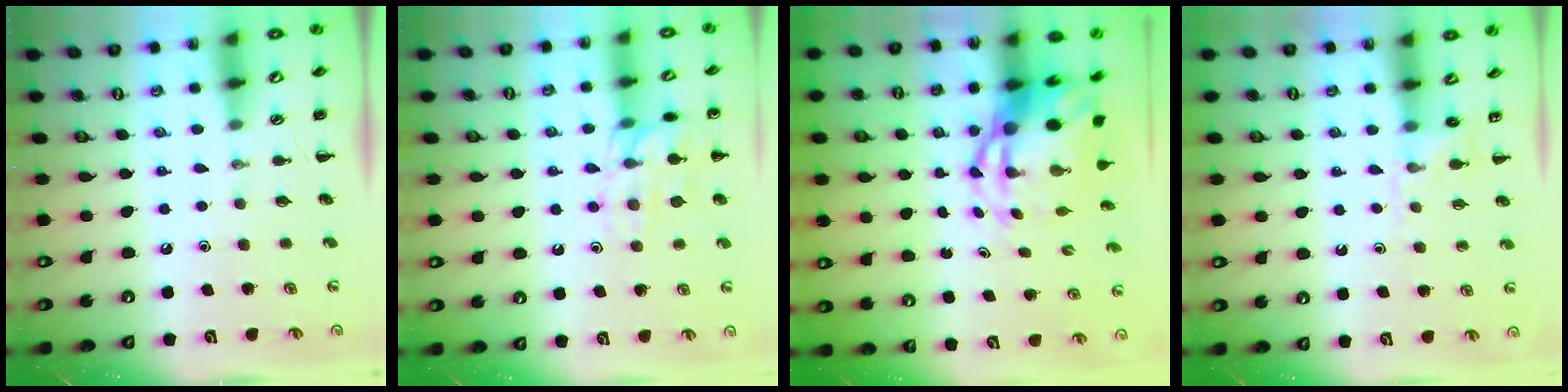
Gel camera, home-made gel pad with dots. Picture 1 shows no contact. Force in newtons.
{"total": 13.6, "press": 13.6, "slide": 0.8}
{"total": 8.3, "press": 8.0, "slide": 2.2}
{"total": 5.3, "press": 5.1, "slide": 1.2}